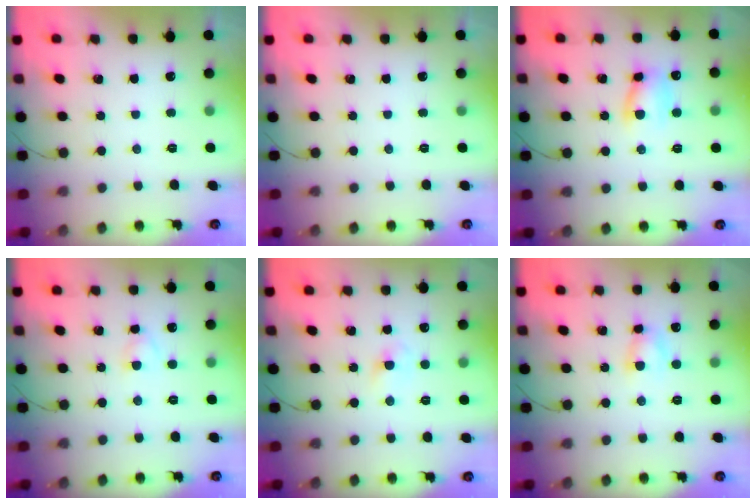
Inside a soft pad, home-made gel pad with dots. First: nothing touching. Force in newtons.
{"total": 0.0}
{"total": 7.6, "press": 7.6, "slide": 0.5}
{"total": 2.4, "press": 2.2, "slide": 1.0}
{"total": 2.7, "press": 2.5, "slide": 1.1}
{"total": 3.8, "press": 3.7, "slide": 0.6}